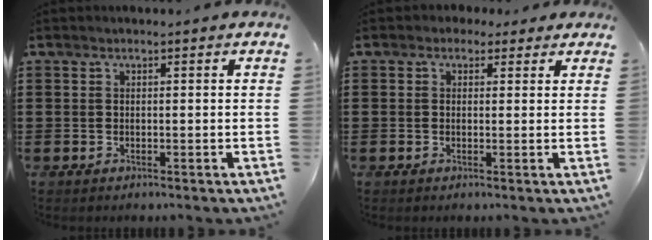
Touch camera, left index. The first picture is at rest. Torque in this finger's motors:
{"motor_torque": [2.14, 0.00, 0.21, -0.04]}